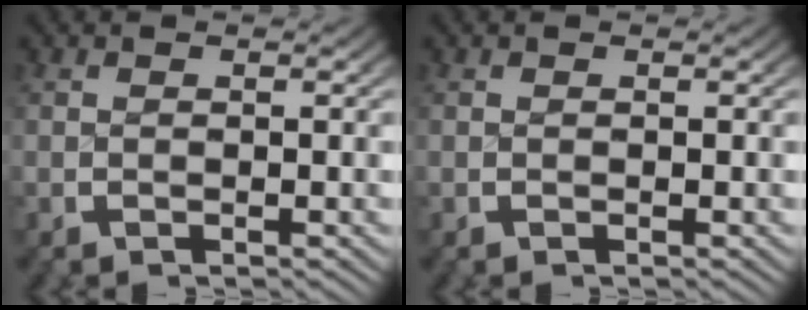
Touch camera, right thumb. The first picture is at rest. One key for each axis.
{"total": 0.0}